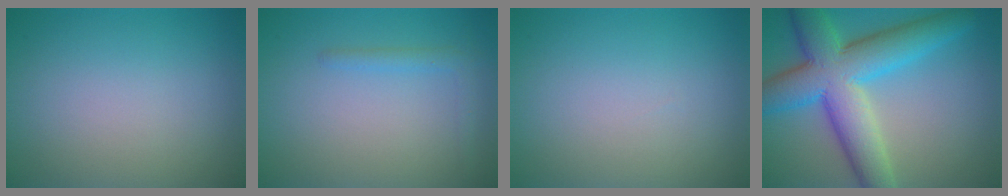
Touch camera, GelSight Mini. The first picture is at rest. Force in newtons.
{"total": 1.4, "press": 1.4, "slide": 0.1}
{"total": 0.0}
{"total": 10.3, "press": 10.3, "slide": 0.2}